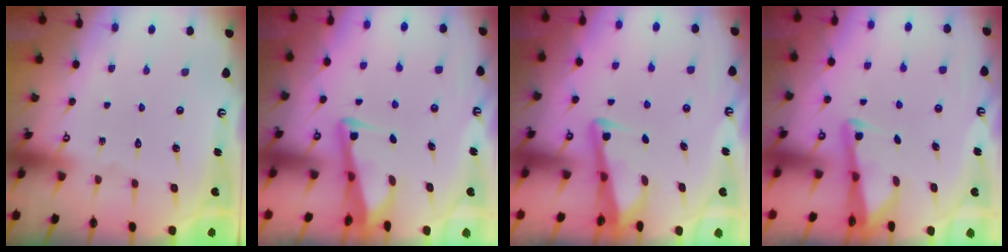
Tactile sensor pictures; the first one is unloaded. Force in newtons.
{"total": 3.5, "press": 3.4, "slide": 0.4}
{"total": 3.4, "press": 3.4, "slide": 0.4}
{"total": 2.9, "press": 2.9, "slide": 0.1}